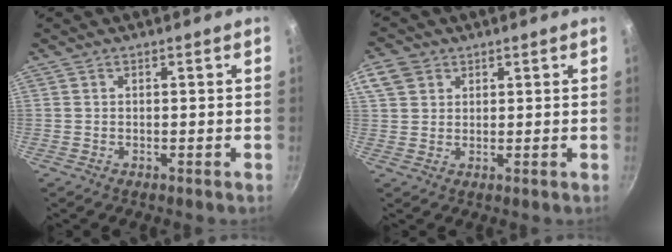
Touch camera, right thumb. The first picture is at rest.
{"total": 6.0, "force": [2.6, 4.7, 2.6], "torque": [-0.038, 0.001, 0.045]}